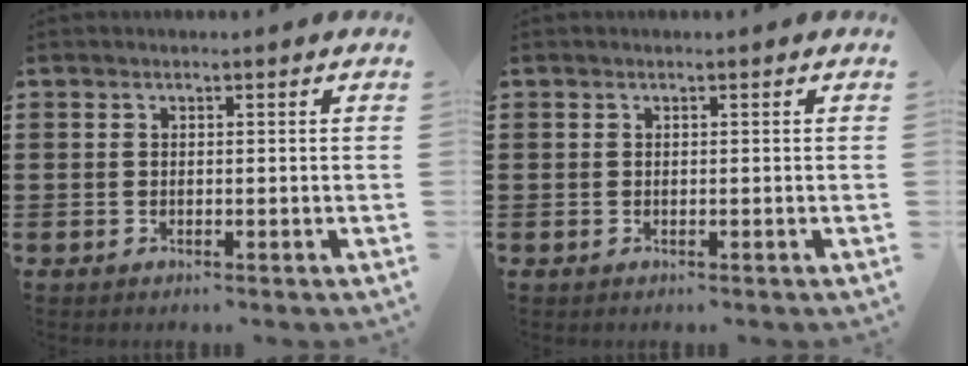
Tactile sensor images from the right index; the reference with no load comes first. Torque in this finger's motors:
{"motor_torque": [-0.21, 0.22, 0.00, 0.00]}